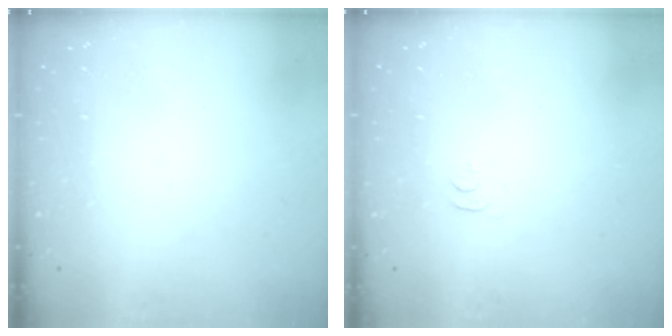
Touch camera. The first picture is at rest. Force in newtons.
{"total": 3.6, "press": 3.6, "slide": 0.4}